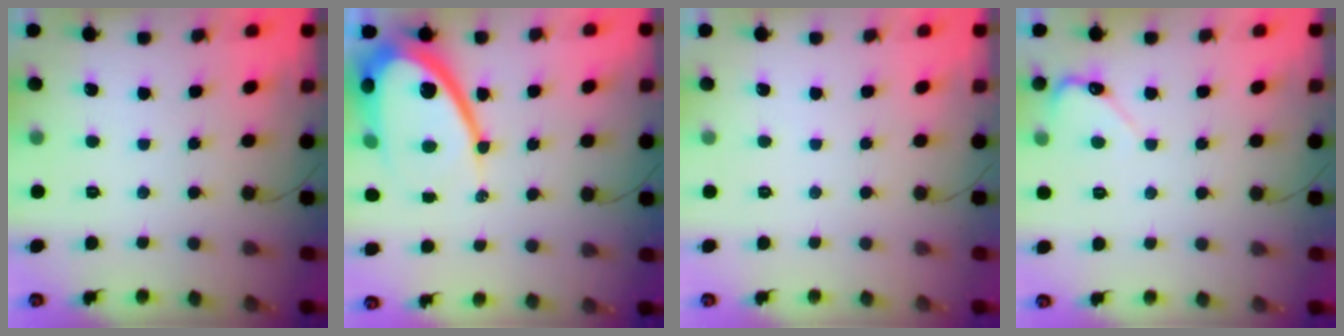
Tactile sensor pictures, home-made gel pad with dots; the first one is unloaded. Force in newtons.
{"total": 17.2, "press": 17.1, "slide": 1.5}
{"total": 0.0}
{"total": 3.3, "press": 3.3, "slide": 0.3}